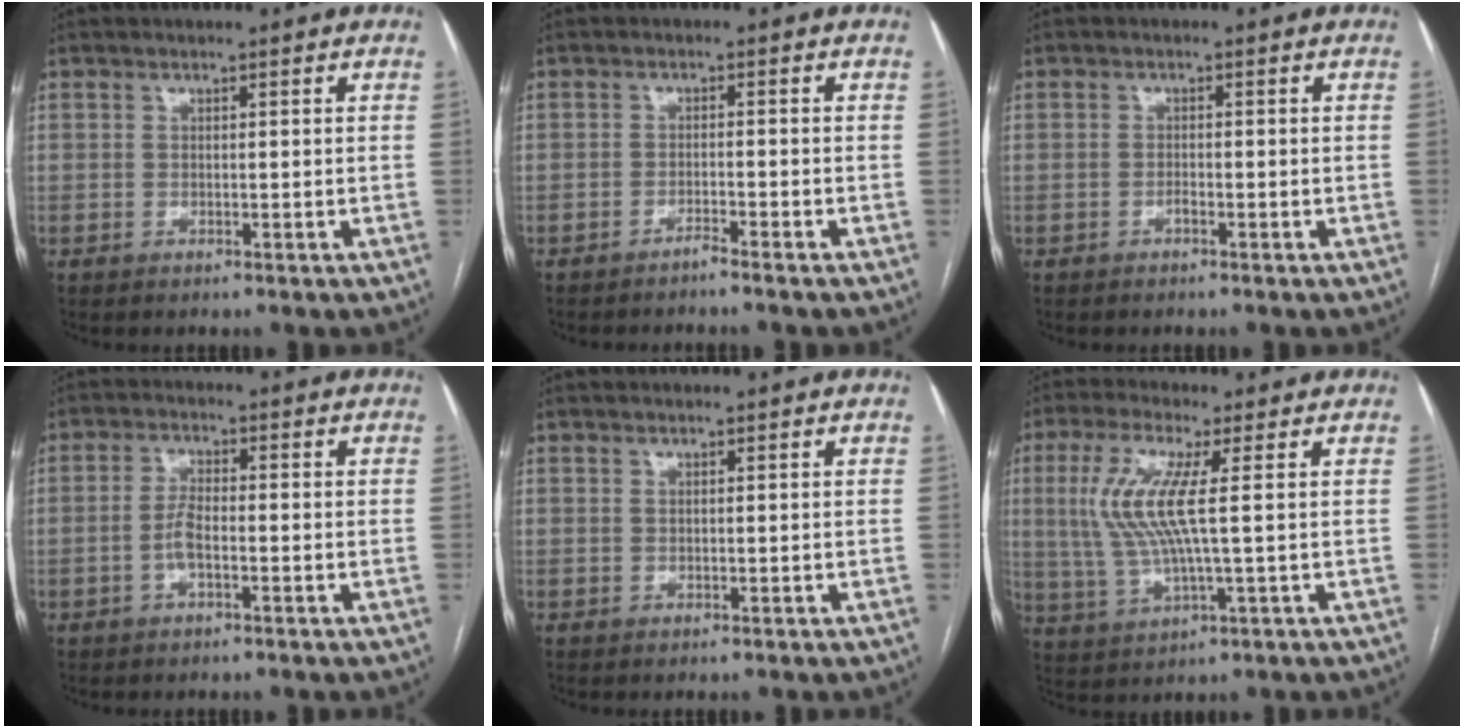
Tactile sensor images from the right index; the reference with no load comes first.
{"total": 1.7, "force": [-1.5, -0.5, 0.6], "torque": [-0.014, 0.003, -0.026]}
{"total": 0.7, "force": [-0.6, 0.1, 0.5], "torque": [-0.009, 0.001, -0.011]}
{"total": 3.2, "force": [-1.1, 0.9, 2.9], "torque": [-0.062, 0.005, -0.022]}
{"total": 0.0}
{"total": 9.4, "force": [1.5, 0.8, 9.2], "torque": [-0.216, 0.005, 0.030]}